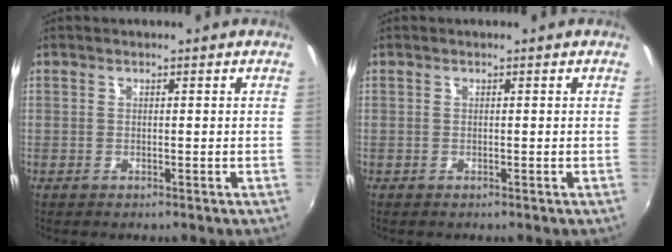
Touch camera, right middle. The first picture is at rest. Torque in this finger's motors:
{"motor_torque": [-0.06, -0.06, -0.03, 0.00]}